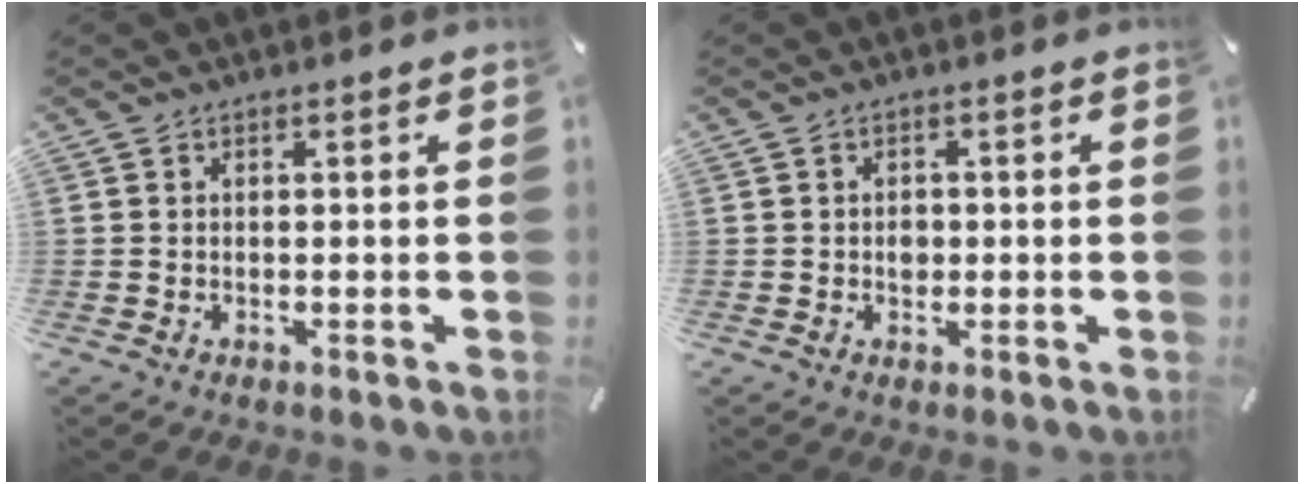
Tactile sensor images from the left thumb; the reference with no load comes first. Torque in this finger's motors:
{"motor_torque": [-0.12, -0.15, 0.23, -0.16, 0.02]}